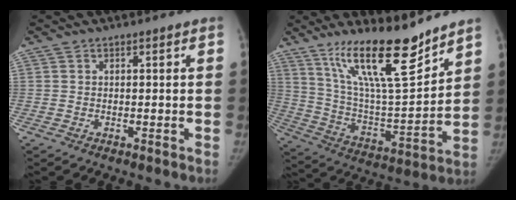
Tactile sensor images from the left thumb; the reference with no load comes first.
{"total": 19.6, "force": [14.3, 3.9, 12.9], "torque": [-0.192, -0.086, 0.259]}